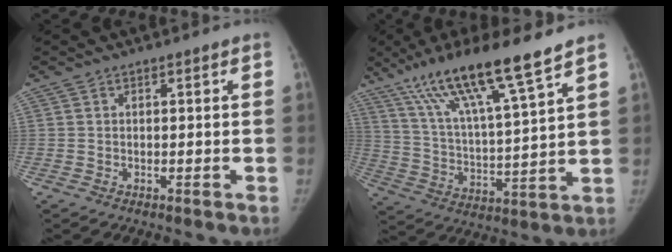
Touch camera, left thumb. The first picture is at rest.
{"total": 17.9, "force": [12.4, 1.4, 12.8], "torque": [-0.217, -0.051, 0.222]}